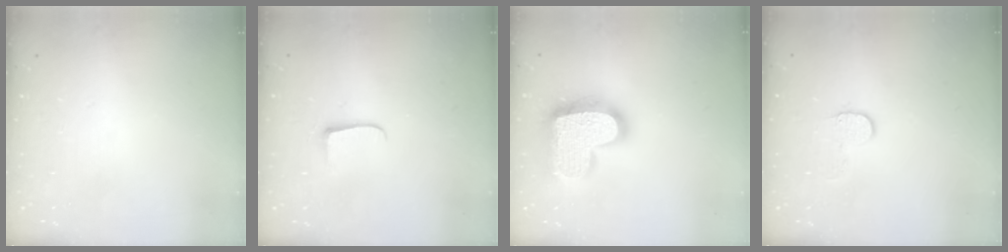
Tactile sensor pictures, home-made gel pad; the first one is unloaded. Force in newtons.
{"total": 4.9, "press": 4.8, "slide": 0.6}
{"total": 20.8, "press": 20.7, "slide": 1.5}
{"total": 5.7, "press": 5.7, "slide": 0.5}